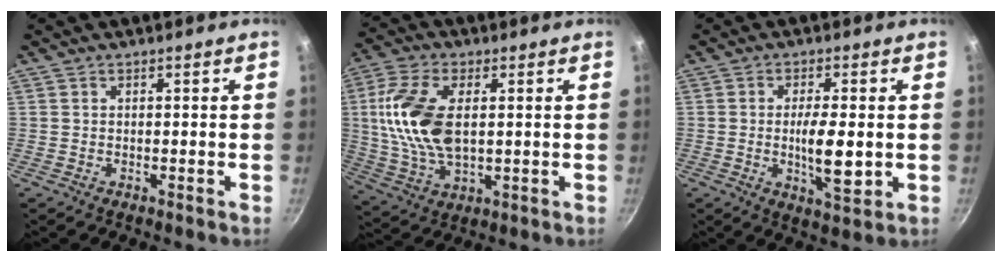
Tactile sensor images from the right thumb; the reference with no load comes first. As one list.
[{"total": 14.7, "force": [1.9, 8.0, 12.1], "torque": [-0.238, -0.001, 0.035]}, {"total": 8.2, "force": [-0.6, 2.4, 7.8], "torque": [-0.137, -0.007, -0.008]}]